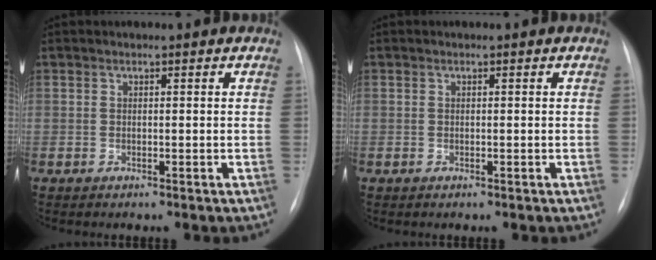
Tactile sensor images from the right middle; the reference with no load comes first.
{"total": 0.0}